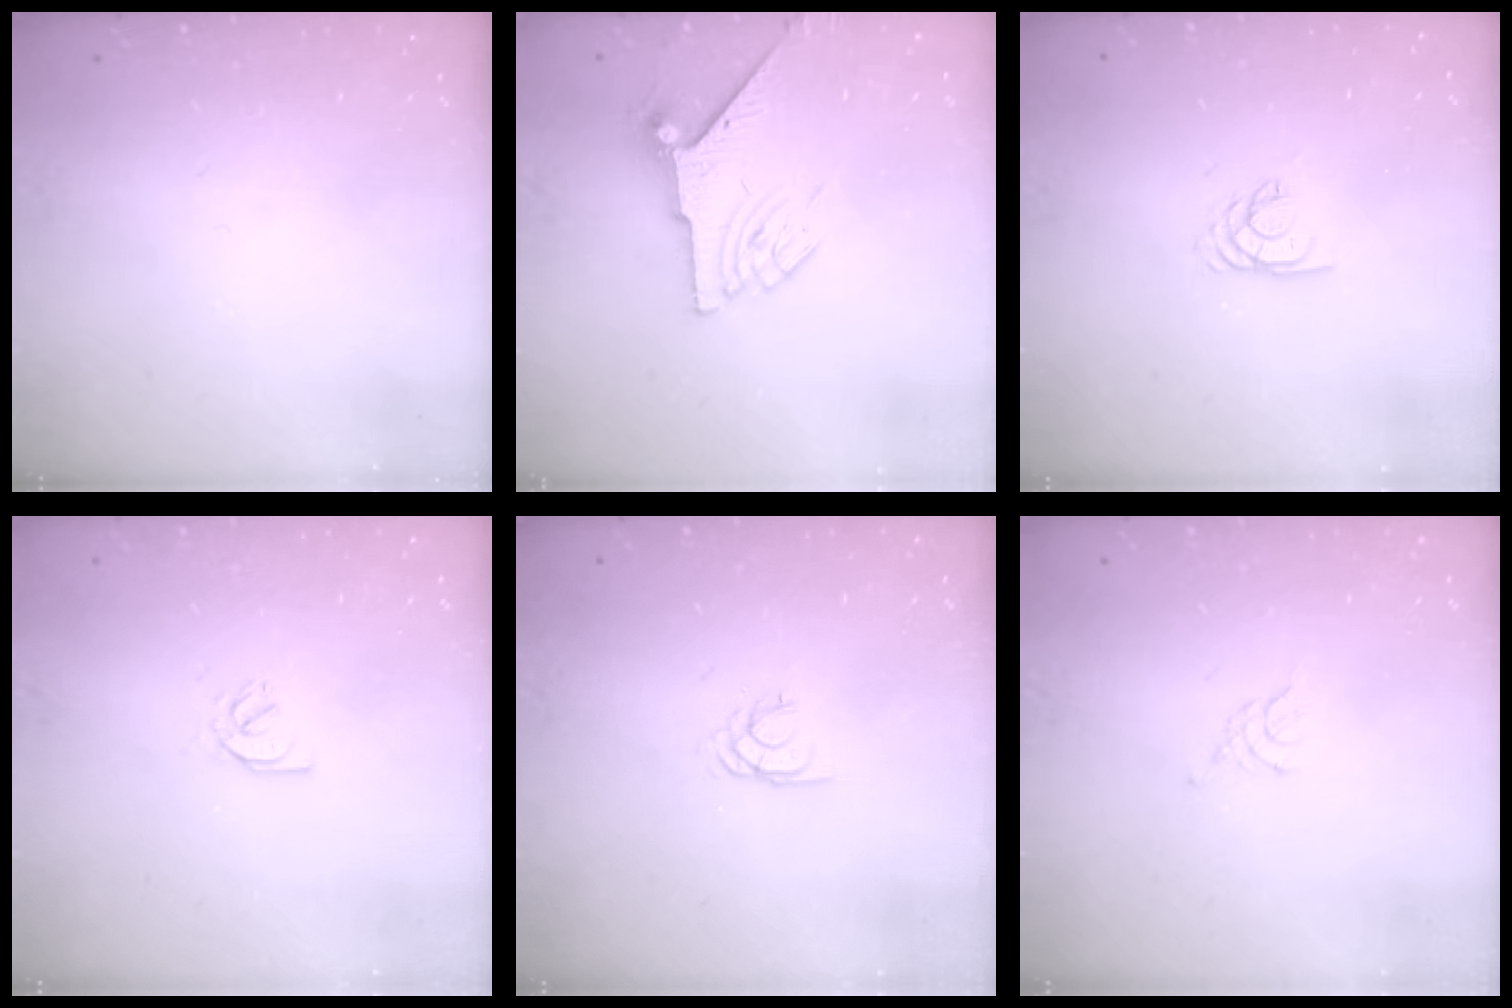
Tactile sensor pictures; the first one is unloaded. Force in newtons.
{"total": 6.8, "press": 6.7, "slide": 0.9}
{"total": 2.7, "press": 2.7, "slide": 0.1}
{"total": 2.6, "press": 2.6, "slide": 0.4}
{"total": 1.7, "press": 1.7, "slide": 0.1}
{"total": 2.3, "press": 2.2, "slide": 0.5}